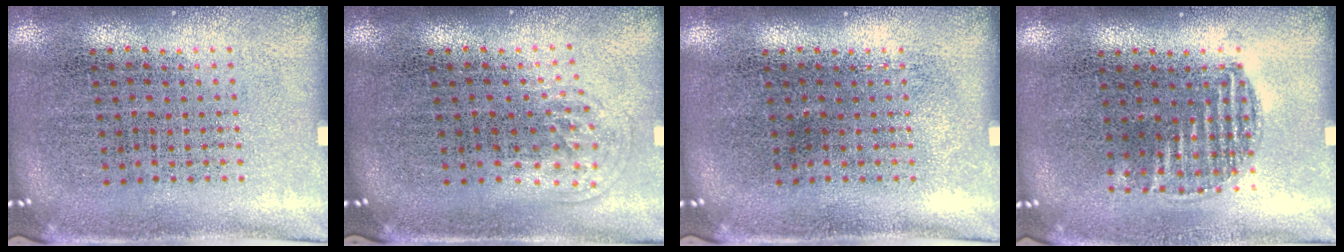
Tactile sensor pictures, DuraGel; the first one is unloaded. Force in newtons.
{"total": 1.0, "press": 0.7, "slide": 0.8}
{"total": 0.0}
{"total": 0.9, "press": 0.8, "slide": 0.3}